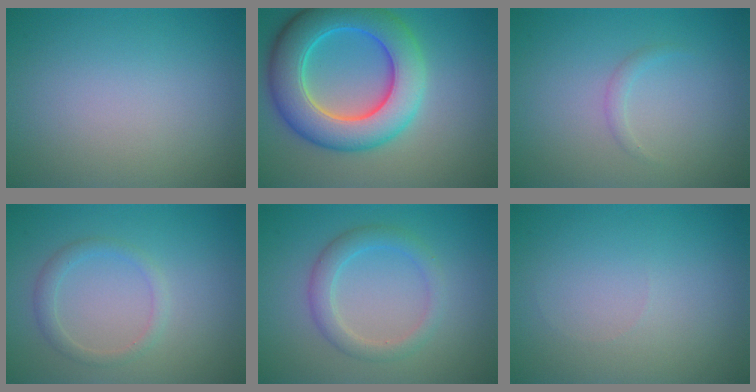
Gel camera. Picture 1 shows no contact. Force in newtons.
{"total": 9.6, "press": 9.6, "slide": 0.5}
{"total": 0.8, "press": 0.8, "slide": 0.1}
{"total": 1.7, "press": 1.7, "slide": 0.1}
{"total": 2.7, "press": 2.7, "slide": 0.2}
{"total": 0.0}